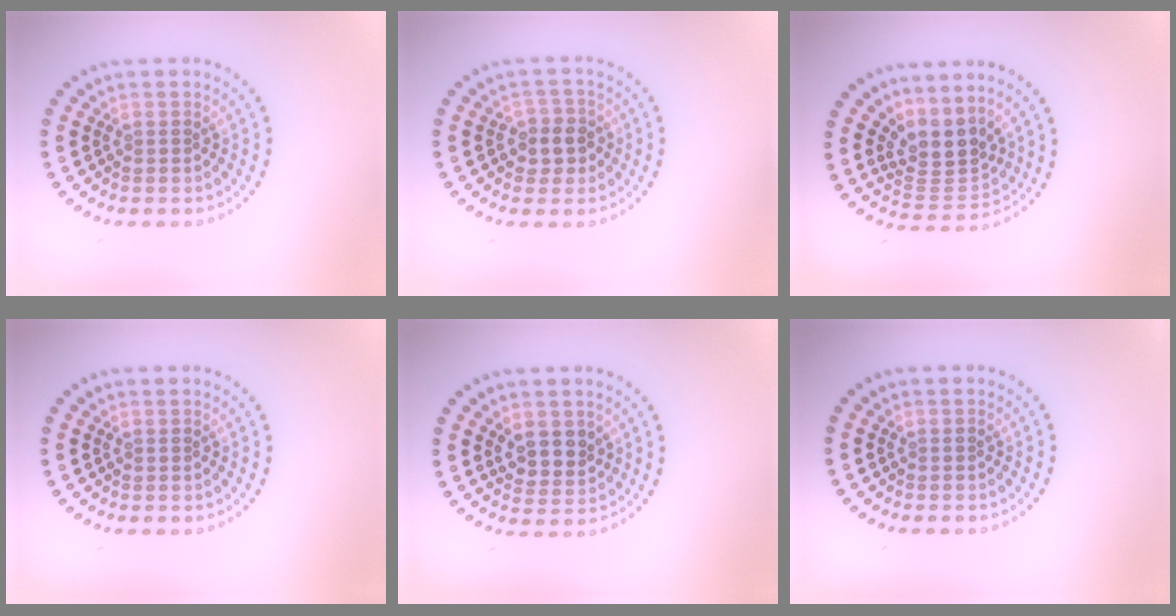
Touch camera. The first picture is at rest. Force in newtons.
{"total": 2.6, "press": 2.4, "slide": 1.0}
{"total": 3.6, "press": 2.7, "slide": 2.4}
{"total": 0.0}
{"total": 2.7, "press": 2.5, "slide": 1.2}
{"total": 0.0}